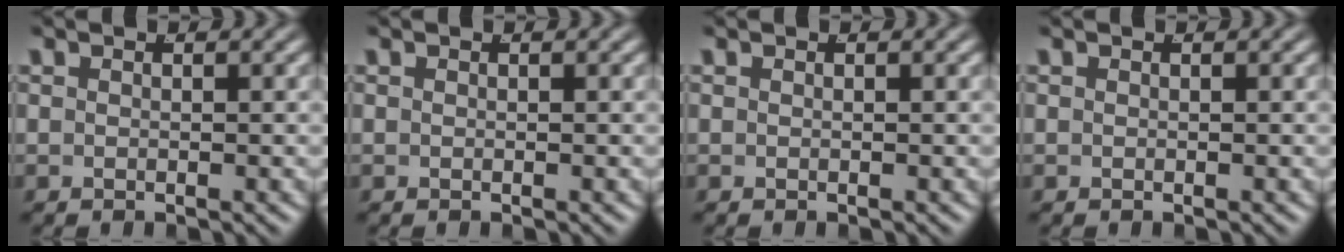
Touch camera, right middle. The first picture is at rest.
{"total": 0.0}
{"total": 0.0}
{"total": 0.0}